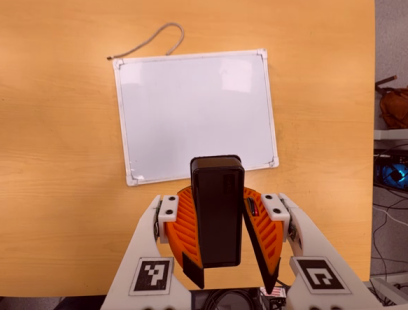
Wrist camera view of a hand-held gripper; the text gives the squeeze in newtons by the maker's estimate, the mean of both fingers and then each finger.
{"total": 7.8, "left": 8.6, "right": 7.0}